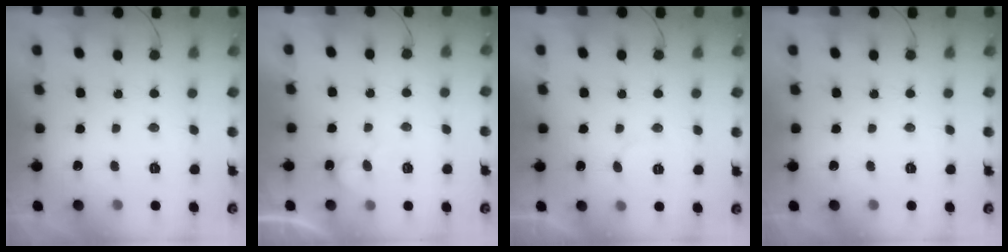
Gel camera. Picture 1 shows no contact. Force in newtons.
{"total": 5.4, "press": 5.4, "slide": 0.5}
{"total": 3.8, "press": 3.8, "slide": 0.2}
{"total": 0.0}